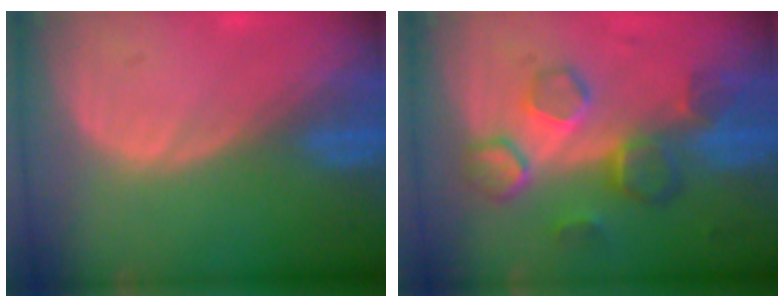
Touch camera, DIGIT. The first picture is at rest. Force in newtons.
{"total": 8.4, "press": 7.7, "slide": 3.5}